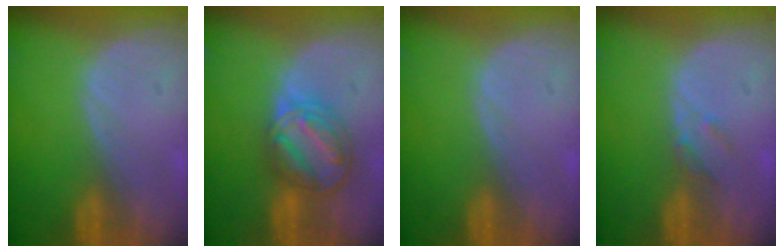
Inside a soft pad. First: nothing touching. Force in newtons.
{"total": 8.1, "press": 7.0, "slide": 4.1}
{"total": 0.0}
{"total": 1.8, "press": 1.6, "slide": 0.8}